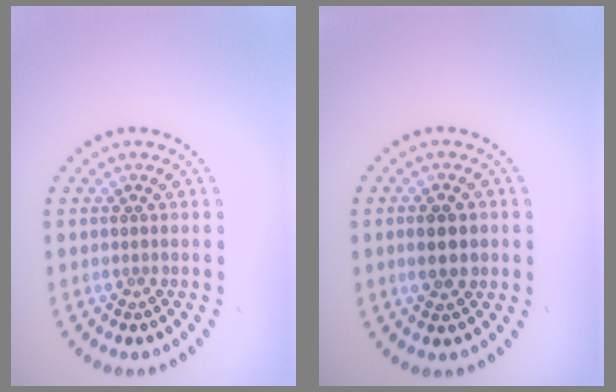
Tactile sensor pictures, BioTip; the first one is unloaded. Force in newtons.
{"total": 3.7, "press": 3.7, "slide": 0.1}